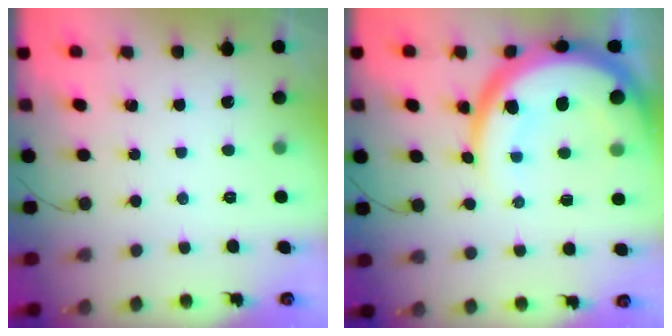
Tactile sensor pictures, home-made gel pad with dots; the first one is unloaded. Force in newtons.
{"total": 20.1, "press": 20.0, "slide": 1.8}